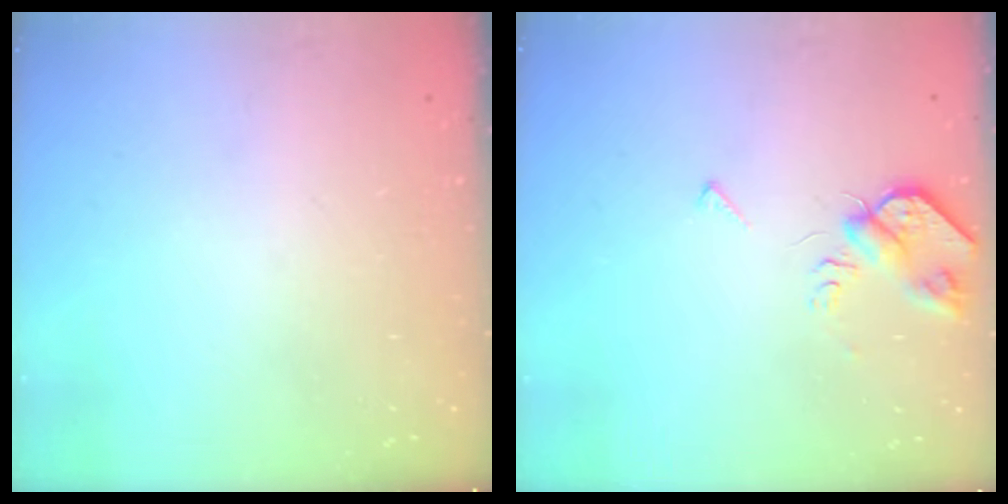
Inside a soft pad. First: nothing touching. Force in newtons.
{"total": 5.5, "press": 5.4, "slide": 0.9}